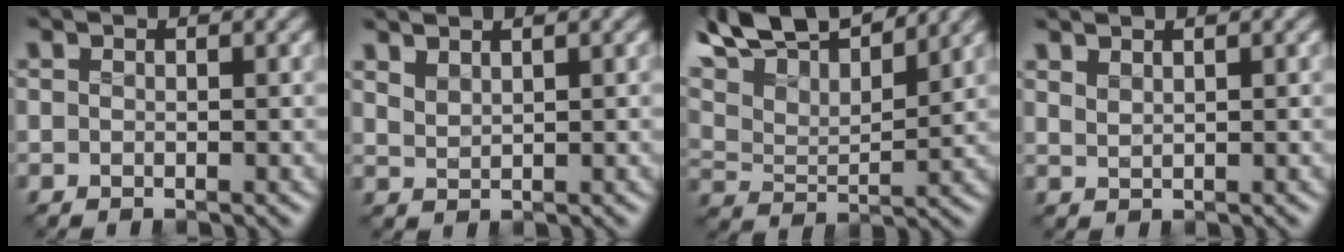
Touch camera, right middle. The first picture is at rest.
{"total": 1.6, "force": [1.4, 0.3, 0.7], "torque": [-0.019, 0.004, 0.031]}
{"total": 10.9, "force": [9.0, 2.8, 5.5], "torque": [-0.120, 0.021, 0.146]}
{"total": 1.2, "force": [1.1, 0.1, 0.5], "torque": [-0.015, 0.000, 0.025]}